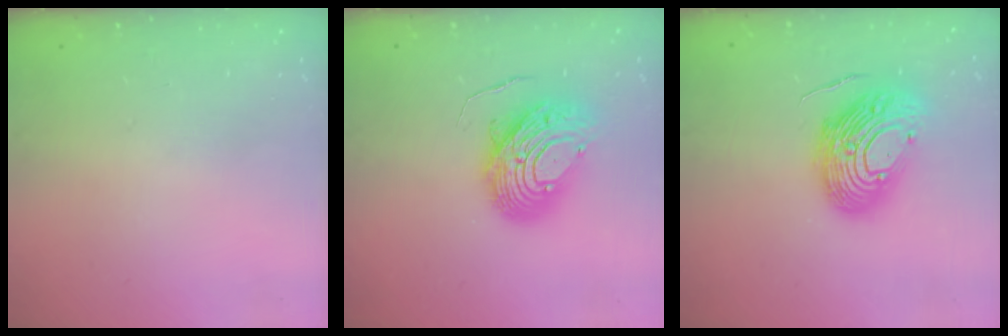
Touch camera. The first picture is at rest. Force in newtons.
{"total": 12.2, "press": 12.1, "slide": 1.4}
{"total": 16.8, "press": 16.7, "slide": 1.9}